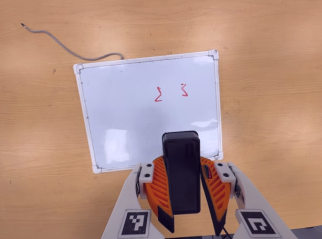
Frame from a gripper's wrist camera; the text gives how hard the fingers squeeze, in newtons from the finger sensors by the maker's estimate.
{"total": 9.7, "left": 9.3, "right": 10.0}